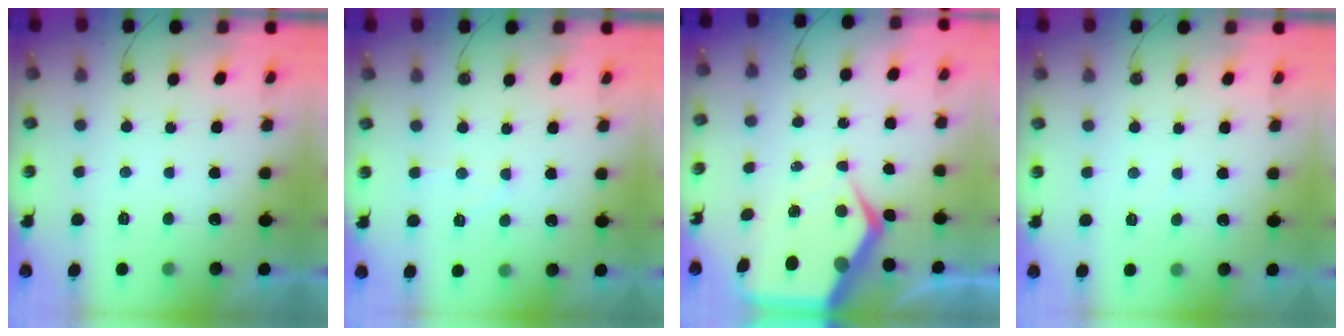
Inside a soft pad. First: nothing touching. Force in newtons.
{"total": 7.1, "press": 7.1, "slide": 0.6}
{"total": 10.0, "press": 9.9, "slide": 0.9}
{"total": 3.3, "press": 3.2, "slide": 0.5}